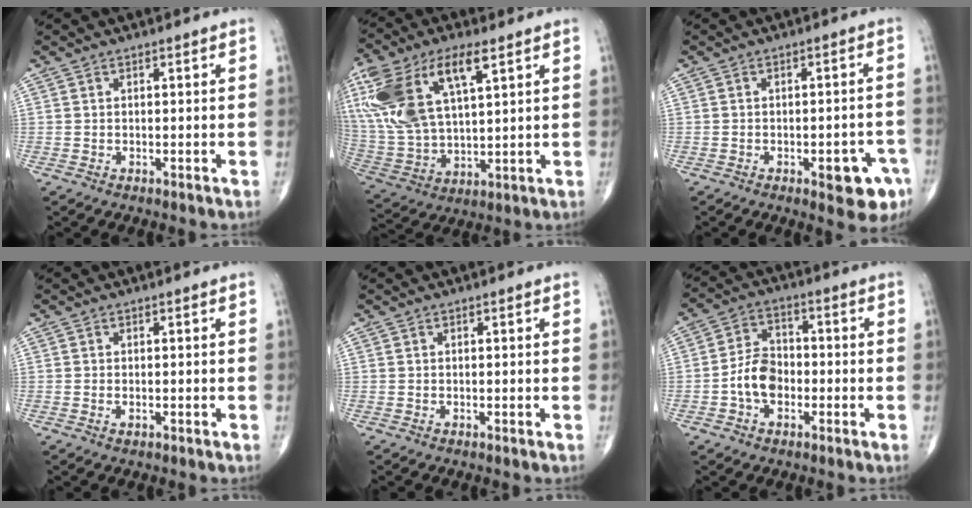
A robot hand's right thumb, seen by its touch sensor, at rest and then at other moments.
{"total": 21.7, "force": [9.1, 9.8, 17.1], "torque": [-0.371, -0.001, 0.178]}
{"total": 7.5, "force": [-3.4, 3.0, 6.0], "torque": [-0.055, 0.017, -0.035]}
{"total": 0.8, "force": [-0.2, 0.4, 0.6], "torque": [-0.014, 0.001, -0.002]}
{"total": 0.0}
{"total": 7.6, "force": [-2.0, 5.3, 5.0], "torque": [-0.076, 0.026, -0.047]}